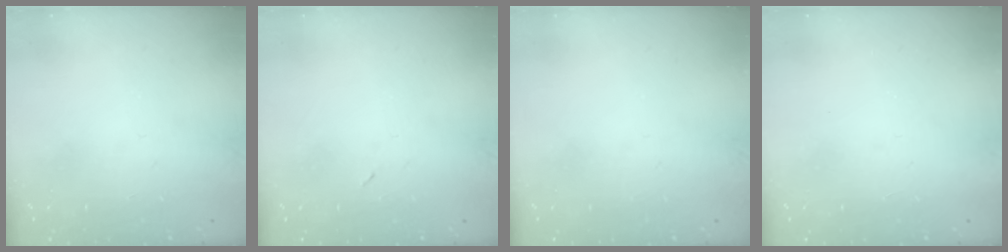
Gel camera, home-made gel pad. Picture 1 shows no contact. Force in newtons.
{"total": 2.2, "press": 2.1, "slide": 0.9}
{"total": 0.0}
{"total": 1.7, "press": 1.6, "slide": 0.1}